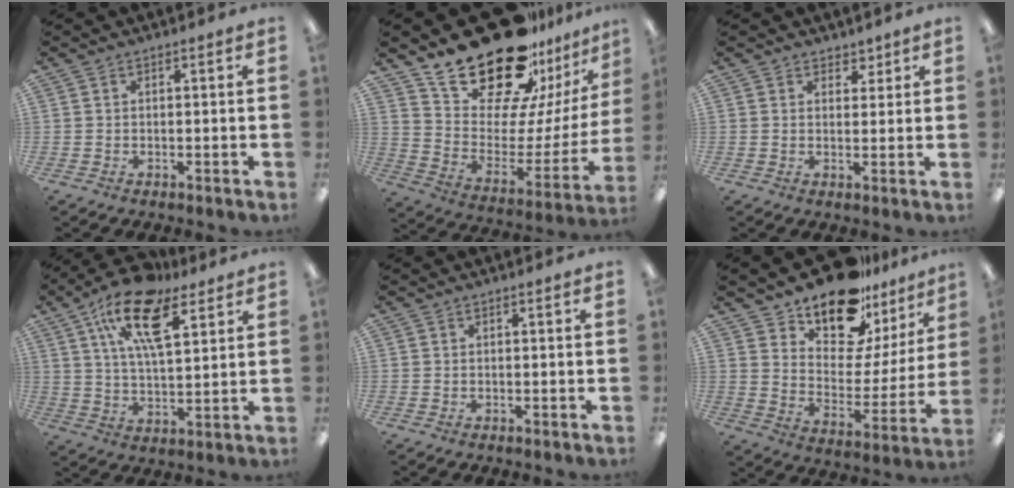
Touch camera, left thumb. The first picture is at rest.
{"total": 27.9, "force": [21.7, 11.9, 12.9], "torque": [-0.206, -0.151, 0.393]}
{"total": 2.9, "force": [2.2, 2.0, 0.3], "torque": [0.006, -0.008, 0.038]}
{"total": 17.7, "force": [9.9, 7.8, 12.5], "torque": [-0.221, -0.028, 0.172]}
{"total": 0.0}
{"total": 16.9, "force": [13.8, 7.6, 6.1], "torque": [-0.108, -0.108, 0.247]}